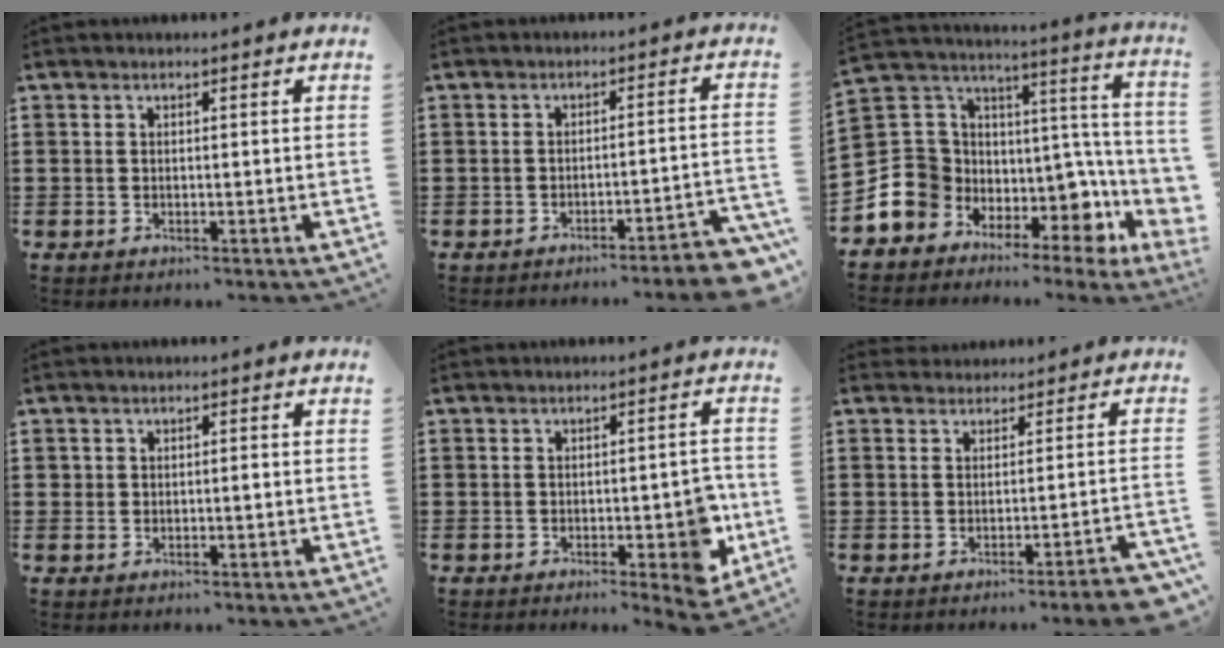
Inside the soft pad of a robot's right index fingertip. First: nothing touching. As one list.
[{"total": 3.7, "force": [-3.2, -0.4, 1.8], "torque": [-0.030, -0.012, -0.065]}, {"total": 7.4, "force": [-4.1, 5.6, 2.4], "torque": [-0.065, -0.053, -0.082]}, {"total": 0.8, "force": [0.0, 0.6, 0.5], "torque": [-0.011, 0.001, 0.000]}, {"total": 5.4, "force": [-1.6, 1.9, 4.7], "torque": [-0.061, -0.006, -0.027]}, {"total": 1.2, "force": [-0.6, 0.0, 1.1], "torque": [-0.023, 0.001, -0.011]}]